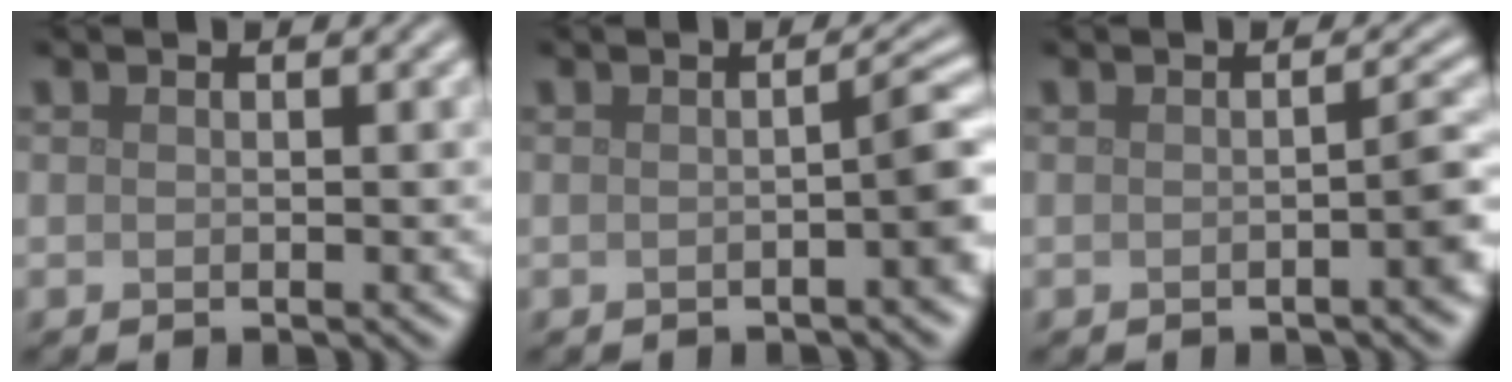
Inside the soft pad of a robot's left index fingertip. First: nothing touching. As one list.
[{"total": 2.5, "force": [-0.5, 0.5, 2.5], "torque": [-0.027, 0.011, -0.011]}, {"total": 1.9, "force": [-0.6, 0.4, 1.8], "torque": [-0.020, 0.006, -0.011]}]